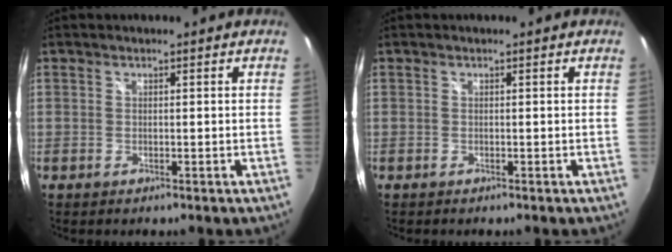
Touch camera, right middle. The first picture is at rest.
{"total": 0.0}